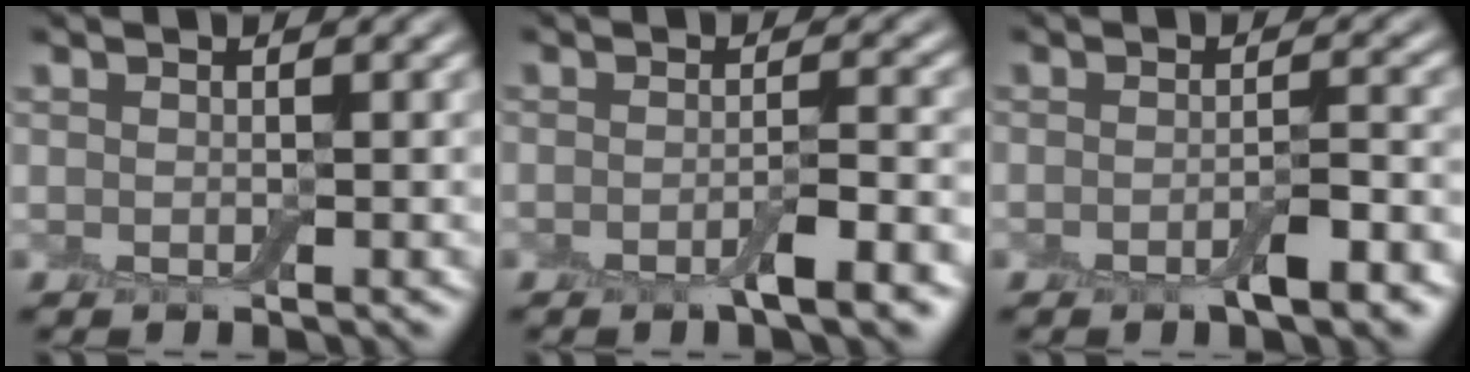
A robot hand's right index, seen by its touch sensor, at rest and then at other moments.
{"total": 2.8, "force": [-1.7, 0.3, 2.3], "torque": [-0.037, -0.001, -0.028]}
{"total": 2.9, "force": [-1.7, 0.6, 2.3], "torque": [-0.039, -0.005, -0.025]}